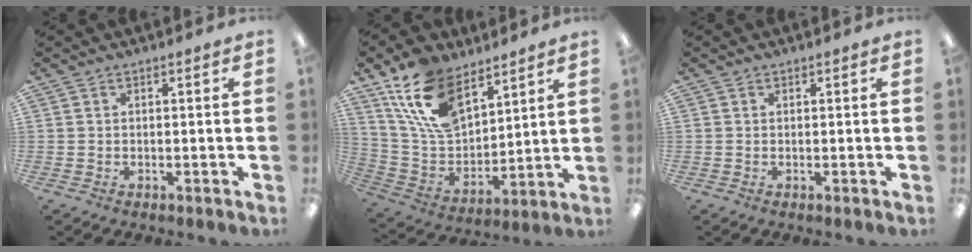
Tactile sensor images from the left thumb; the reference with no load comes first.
{"total": 17.4, "force": [10.7, 9.7, 9.8], "torque": [-0.201, -0.040, 0.201]}
{"total": 0.0}